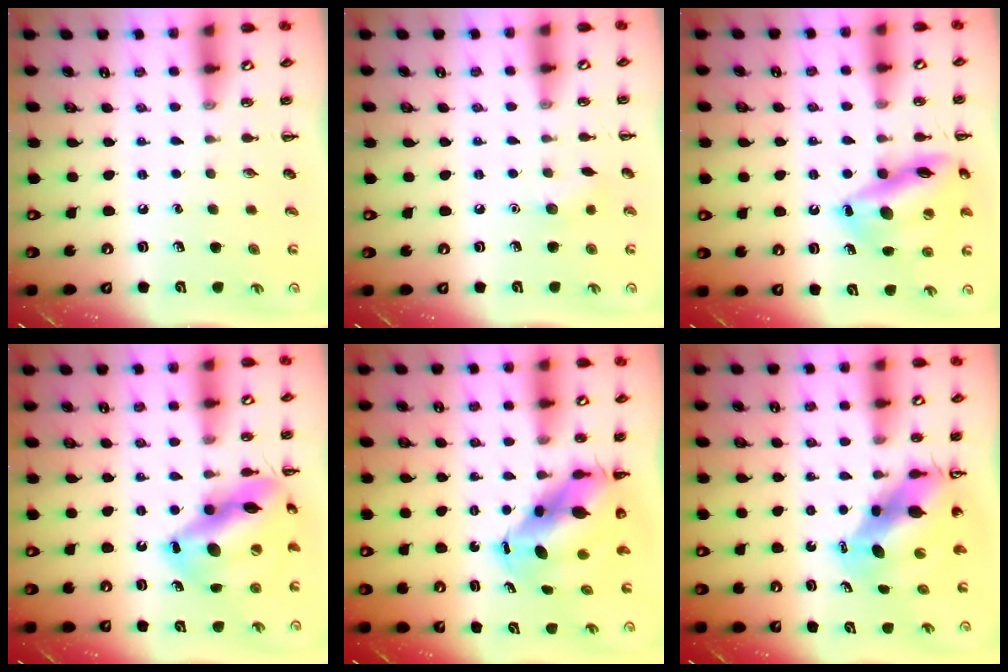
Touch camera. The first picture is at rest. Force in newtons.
{"total": 5.7, "press": 5.6, "slide": 1.1}
{"total": 17.9, "press": 17.7, "slide": 2.0}
{"total": 17.6, "press": 17.5, "slide": 2.3}
{"total": 10.0, "press": 9.6, "slide": 3.1}
{"total": 8.4, "press": 8.0, "slide": 2.5}